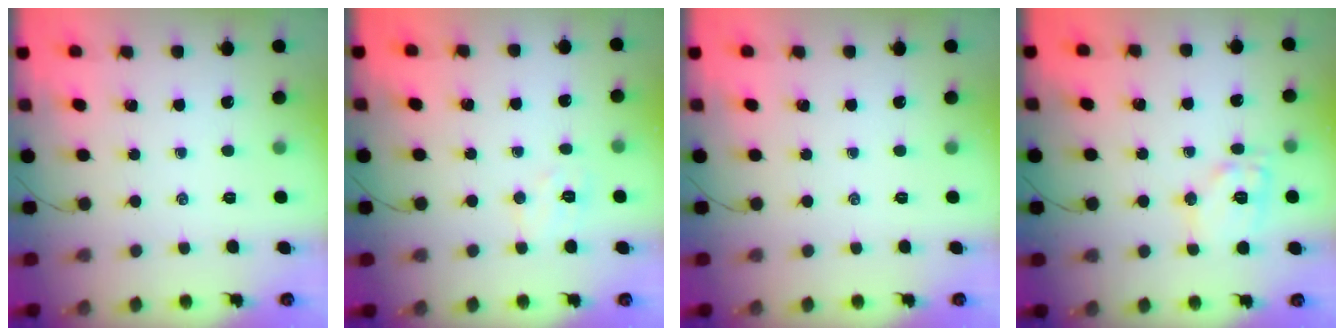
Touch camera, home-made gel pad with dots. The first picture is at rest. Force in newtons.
{"total": 5.4, "press": 5.3, "slide": 1.1}
{"total": 0.0}
{"total": 10.6, "press": 10.6, "slide": 0.9}